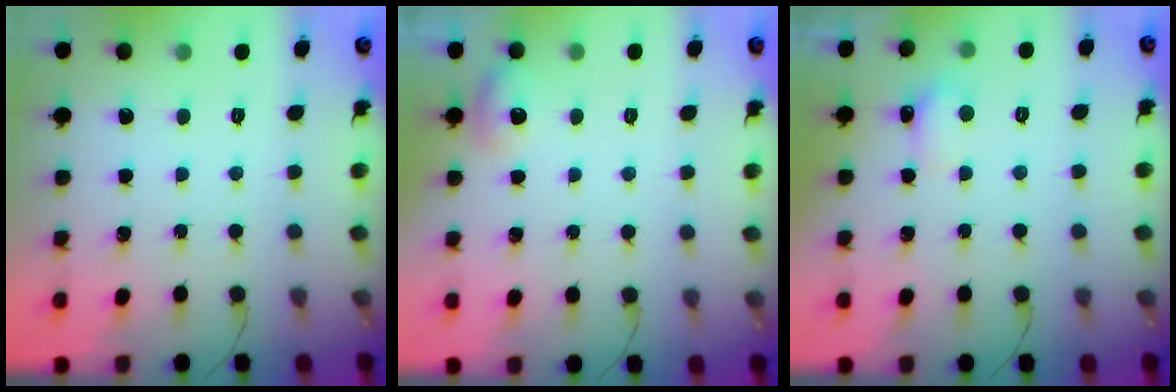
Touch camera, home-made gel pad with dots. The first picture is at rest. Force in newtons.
{"total": 5.6, "press": 5.5, "slide": 1.4}
{"total": 4.1, "press": 4.0, "slide": 1.0}